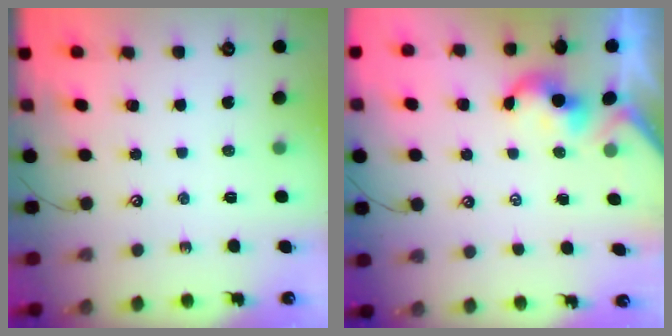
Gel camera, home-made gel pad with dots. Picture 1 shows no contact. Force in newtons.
{"total": 0.0}